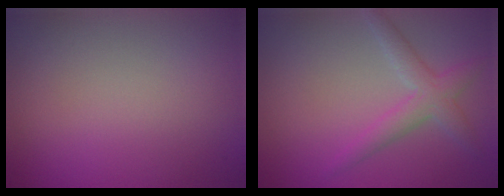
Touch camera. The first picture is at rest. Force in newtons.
{"total": 2.8, "press": 2.8, "slide": 0.1}